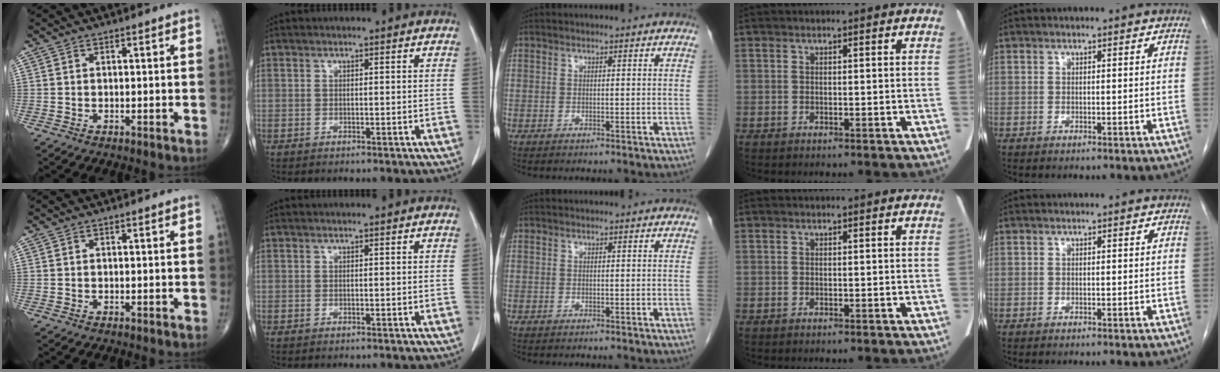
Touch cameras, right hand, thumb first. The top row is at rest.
{}